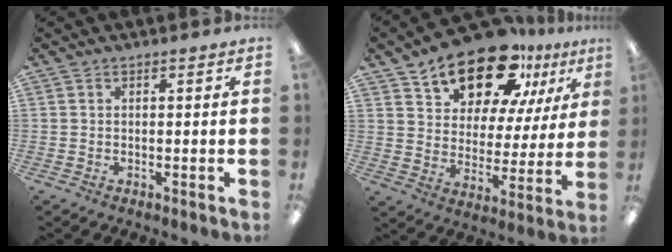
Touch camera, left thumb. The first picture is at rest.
{"total": 18.9, "force": [14.4, 8.8, 8.6], "torque": [-0.146, -0.095, 0.254]}